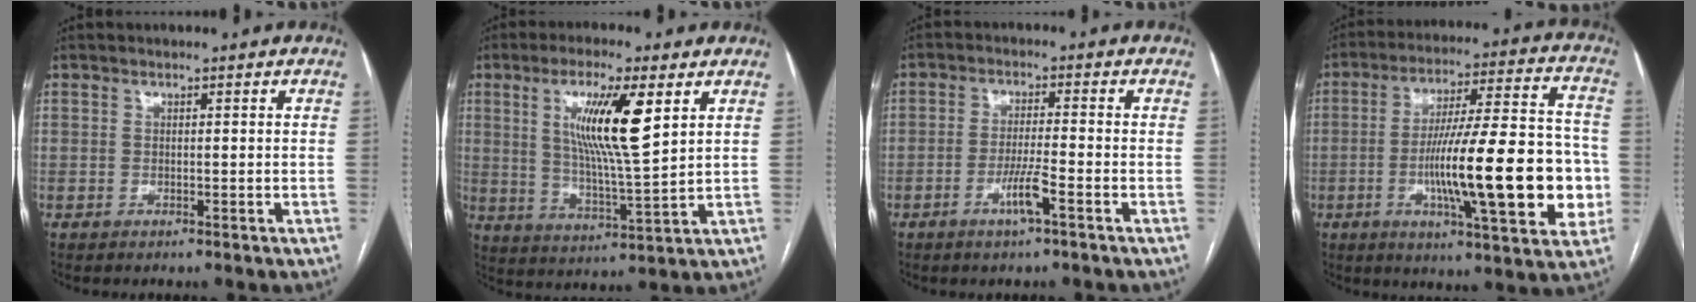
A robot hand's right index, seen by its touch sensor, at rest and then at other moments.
{"total": 11.9, "force": [4.2, 0.9, 11.1], "torque": [-0.208, -0.006, 0.076]}
{"total": 4.5, "force": [-2.3, -0.1, 3.9], "torque": [-0.075, -0.006, -0.044]}
{"total": 21.6, "force": [-4.1, 3.5, 21.0], "torque": [-0.294, 0.016, -0.055]}